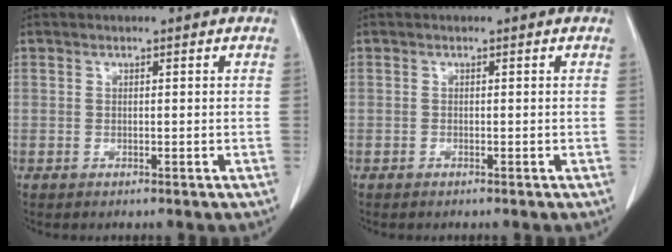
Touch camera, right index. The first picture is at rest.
{"total": 0.0}